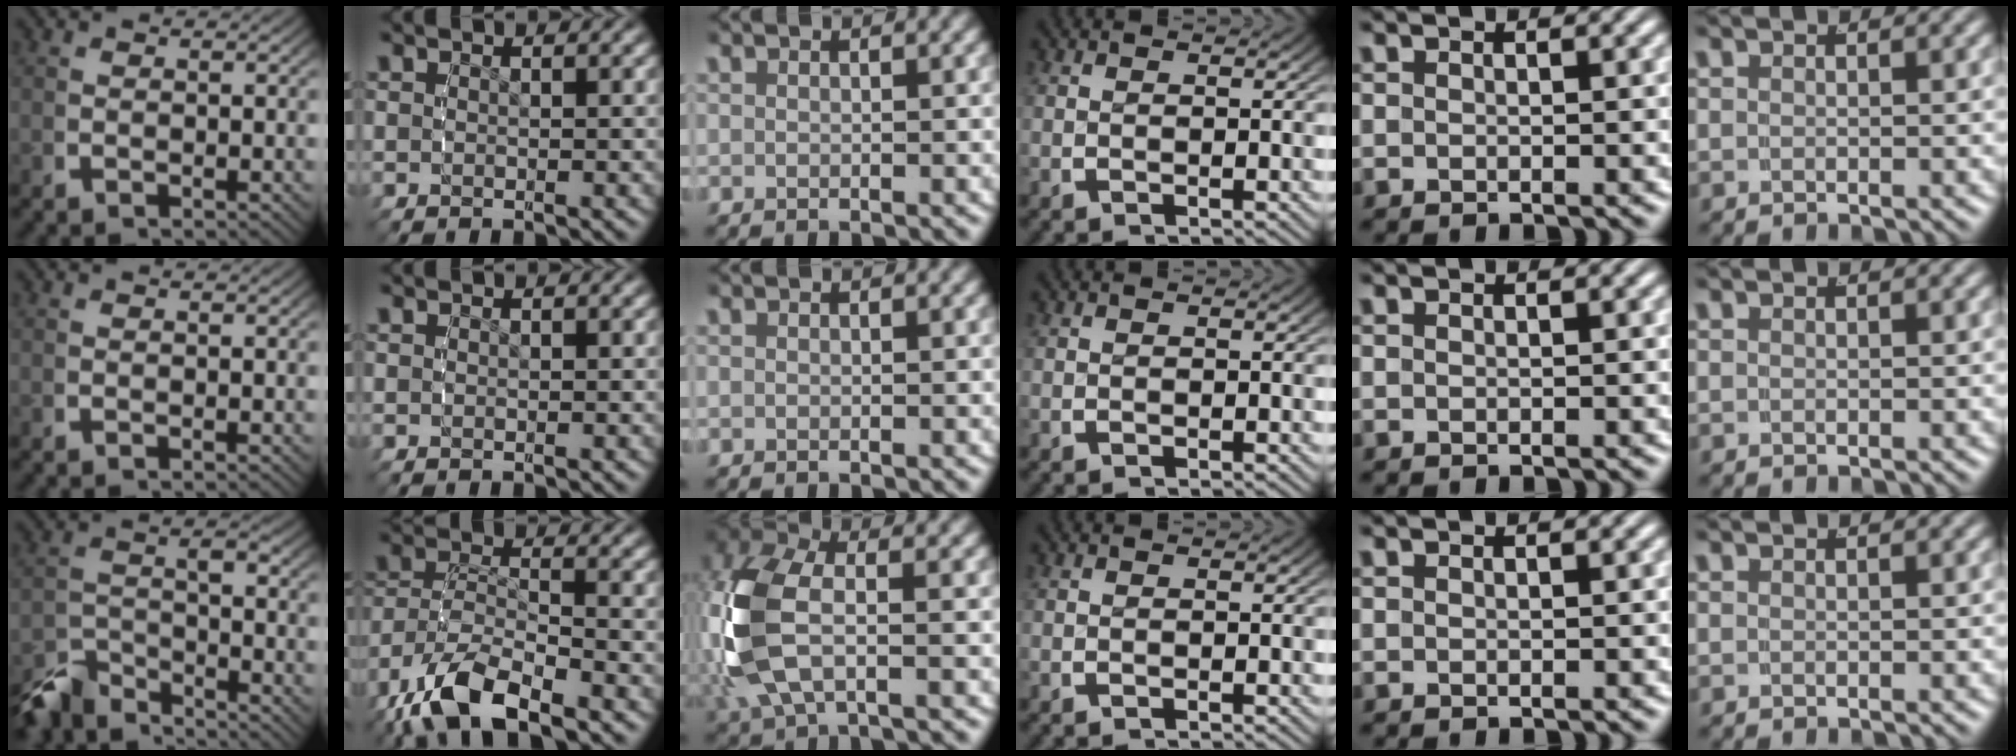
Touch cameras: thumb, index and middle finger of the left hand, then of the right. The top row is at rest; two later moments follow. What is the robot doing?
{"motion": "grasp_and_lifting", "object": "bottle cap"}